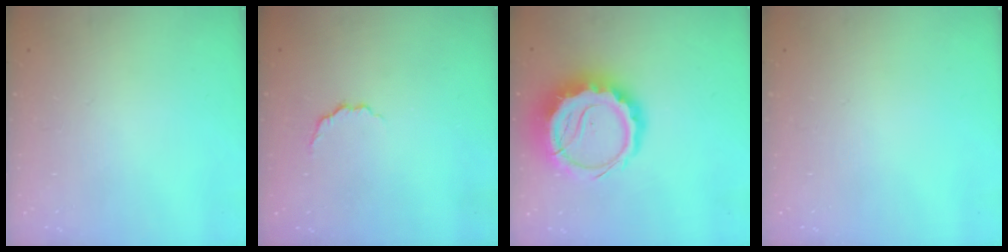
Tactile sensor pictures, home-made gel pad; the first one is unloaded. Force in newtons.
{"total": 3.4, "press": 3.3, "slide": 0.9}
{"total": 12.6, "press": 12.3, "slide": 3.0}
{"total": 0.0}